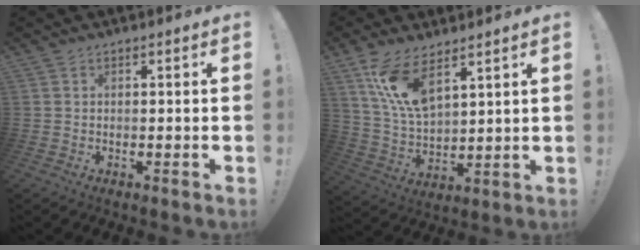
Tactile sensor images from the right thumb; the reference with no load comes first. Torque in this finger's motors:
{"motor_torque": [0.25, 0.43, 0.84, 0.67, 0.07]}